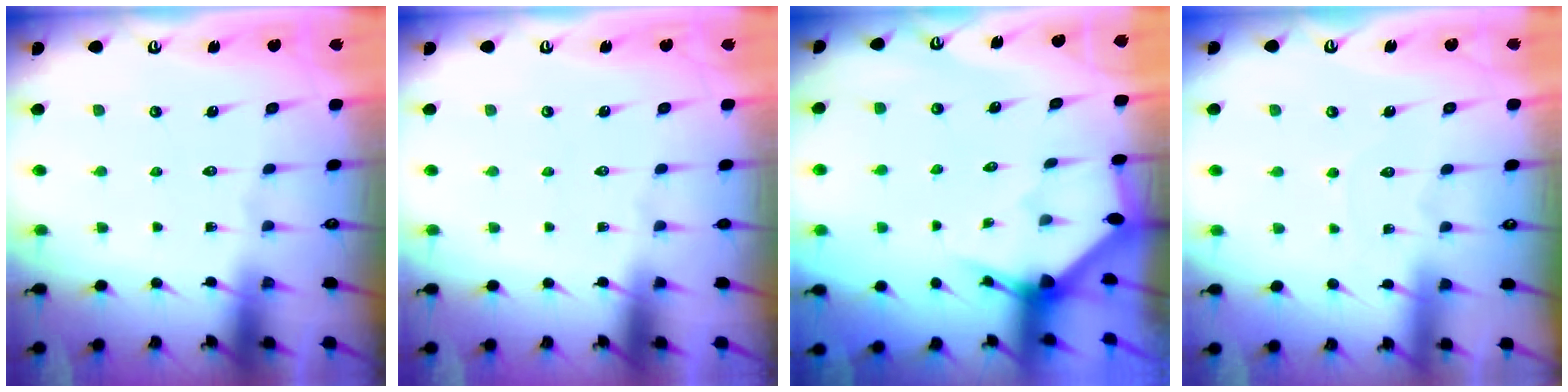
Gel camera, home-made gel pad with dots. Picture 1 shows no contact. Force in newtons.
{"total": 0.0}
{"total": 2.6, "press": 2.6, "slide": 0.1}
{"total": 2.8, "press": 2.8, "slide": 0.3}